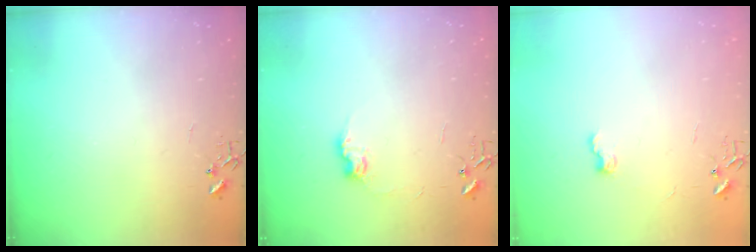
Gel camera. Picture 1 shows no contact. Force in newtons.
{"total": 8.4, "press": 8.4, "slide": 0.1}
{"total": 6.2, "press": 6.1, "slide": 0.8}